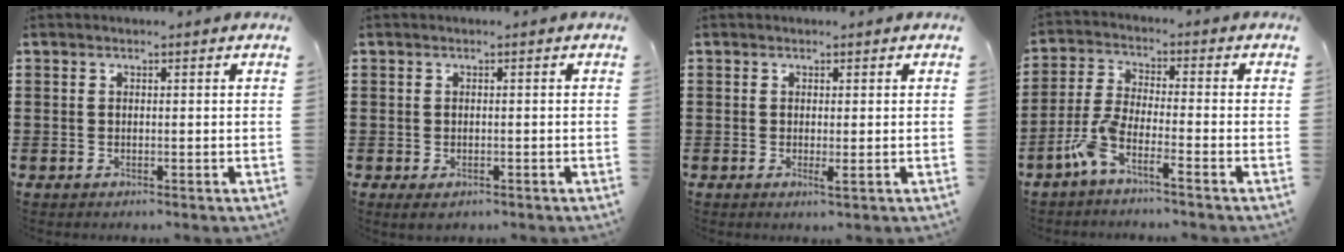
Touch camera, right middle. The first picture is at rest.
{"total": 0.7, "force": [-0.4, 0.4, 0.3], "torque": [-0.007, -0.002, -0.009]}
{"total": 1.1, "force": [0.1, 0.1, 1.1], "torque": [-0.021, -0.004, 0.002]}
{"total": 6.2, "force": [-4.4, 0.8, 4.3], "torque": [-0.114, -0.014, -0.091]}